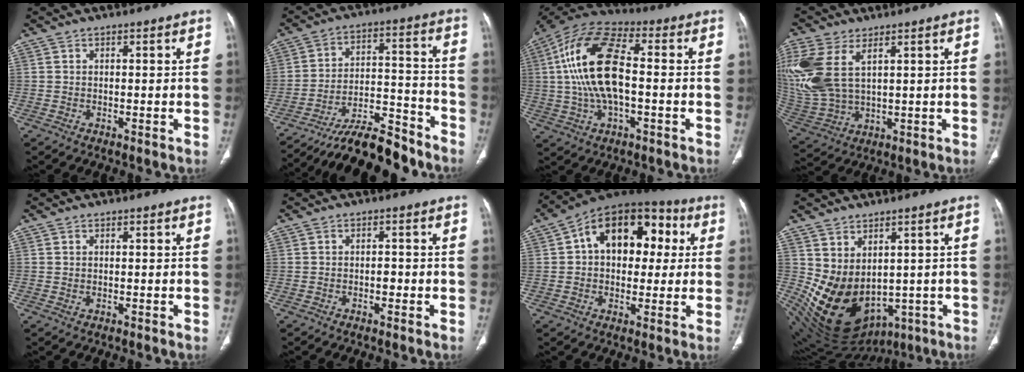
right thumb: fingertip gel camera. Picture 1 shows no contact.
{"total": 15.6, "force": [-14.0, 3.6, 5.8], "torque": [-0.085, 0.097, -0.233]}
{"total": 17.8, "force": [0.4, 8.3, 15.8], "torque": [-0.317, 0.027, 0.001]}
{"total": 17.1, "force": [5.8, 9.7, 12.8], "torque": [-0.323, -0.012, 0.127]}
{"total": 0.0}
{"total": 1.5, "force": [-0.6, 0.8, 1.2], "torque": [-0.013, 0.003, -0.010]}
{"total": 18.4, "force": [3.6, 12.1, 13.4], "torque": [-0.155, 0.034, 0.047]}
{"total": 14.2, "force": [-0.5, 10.4, 9.7], "torque": [-0.155, -0.016, 0.036]}